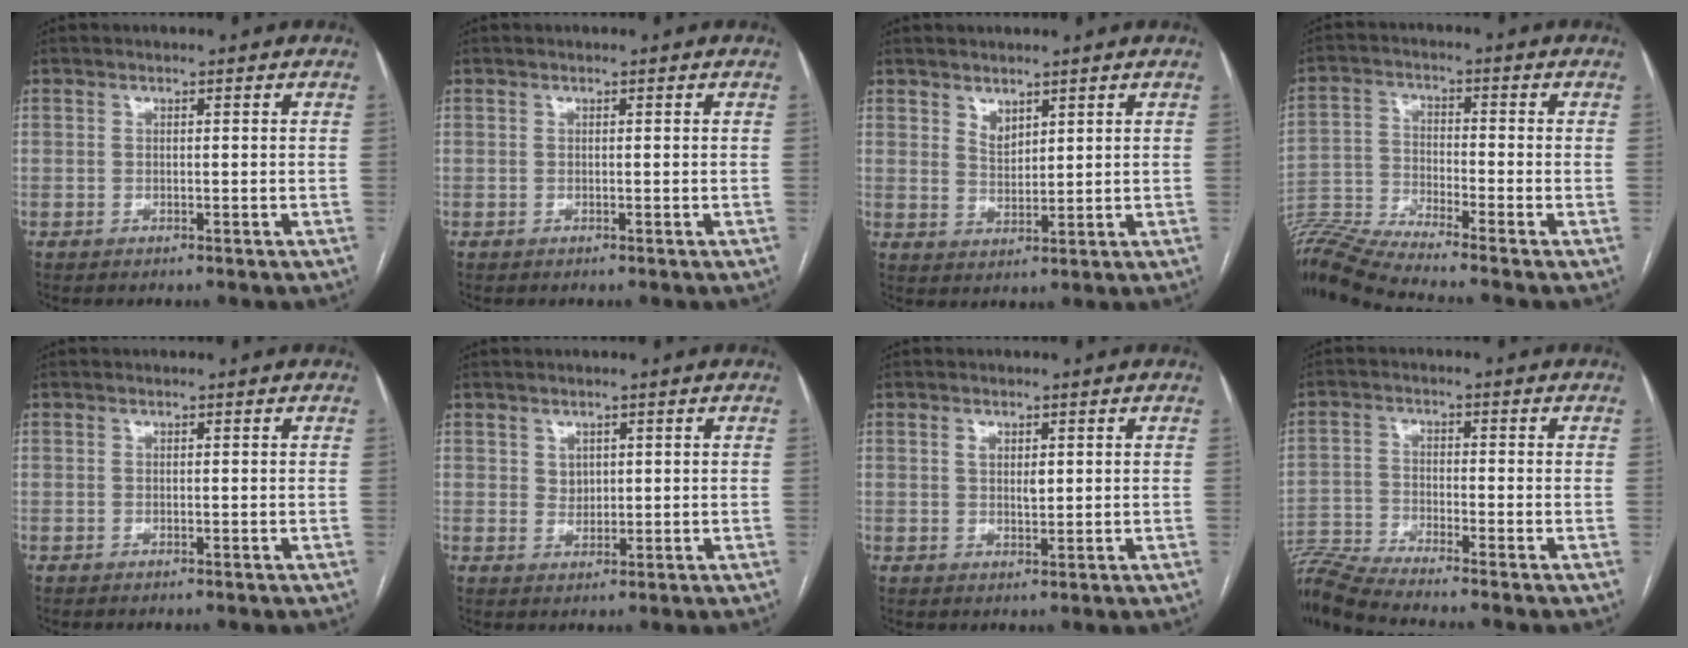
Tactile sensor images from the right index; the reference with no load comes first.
{"total": 0.0}
{"total": 2.9, "force": [2.1, 1.5, 1.3], "torque": [-0.024, -0.006, 0.047]}
{"total": 12.2, "force": [-11.3, -2.5, 3.8], "torque": [-0.074, -0.010, -0.209]}
{"total": 0.0}
{"total": 2.0, "force": [0.9, 1.6, 0.8], "torque": [-0.014, -0.003, 0.019]}
{"total": 2.4, "force": [0.7, 1.3, 1.9], "torque": [-0.031, -0.002, 0.012]}
{"total": 10.0, "force": [-9.2, -1.6, 3.6], "torque": [-0.070, -0.018, -0.168]}